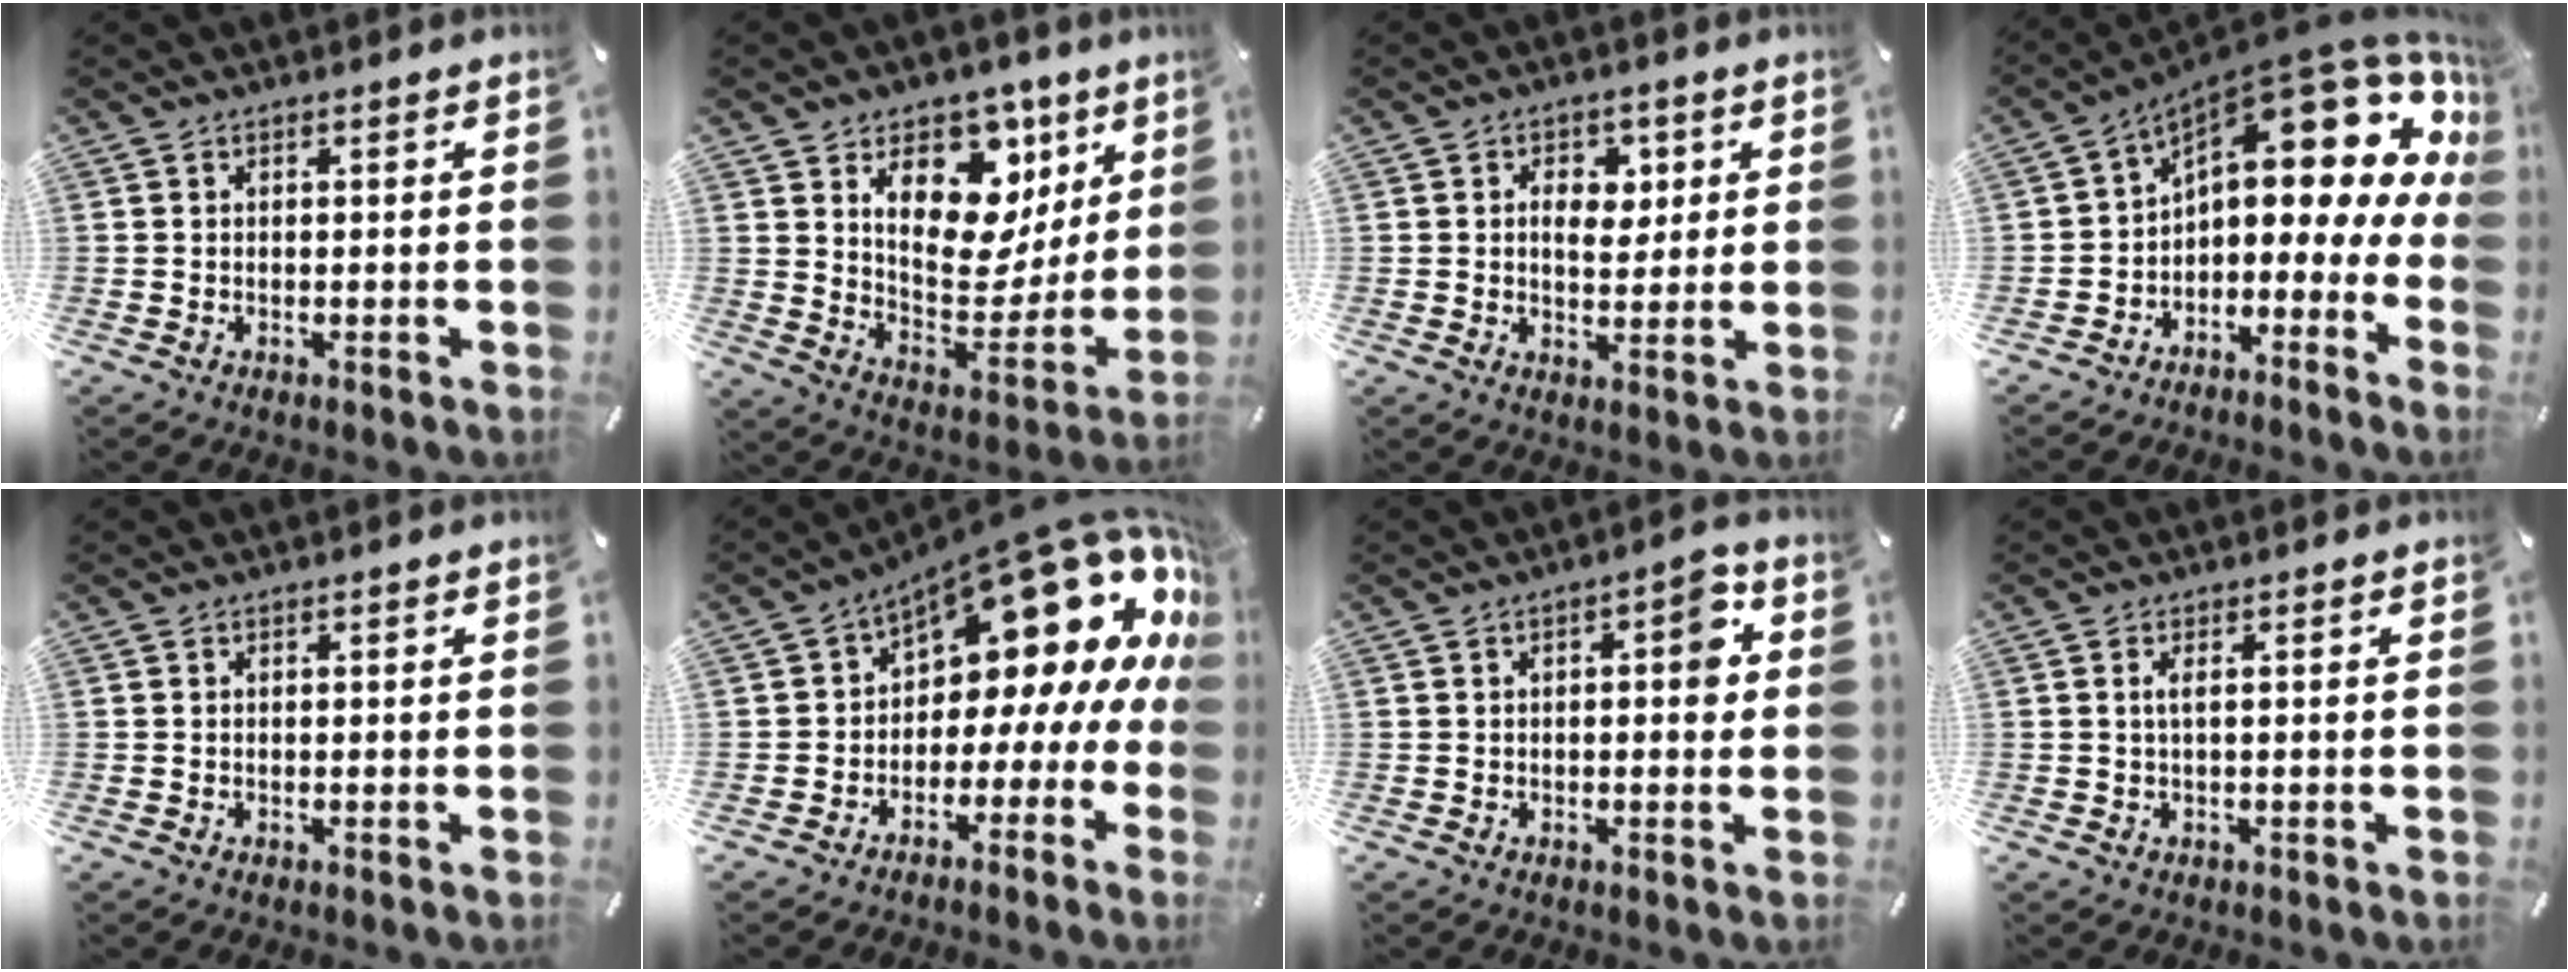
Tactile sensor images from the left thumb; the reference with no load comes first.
{"total": 17.2, "force": [8.4, 11.0, 10.1], "torque": [-0.130, -0.071, 0.144]}
{"total": 6.6, "force": [1.5, 4.8, 4.3], "torque": [-0.048, -0.007, 0.016]}
{"total": 17.2, "force": [9.0, 7.0, 12.8], "torque": [-0.169, -0.079, 0.141]}
{"total": 0.0}
{"total": 19.2, "force": [11.1, 9.9, 12.1], "torque": [-0.152, -0.092, 0.185]}
{"total": 6.0, "force": [0.7, 2.7, 5.4], "torque": [-0.055, 0.000, 0.001]}
{"total": 1.4, "force": [0.0, 0.3, 1.3], "torque": [-0.026, -0.002, -0.001]}